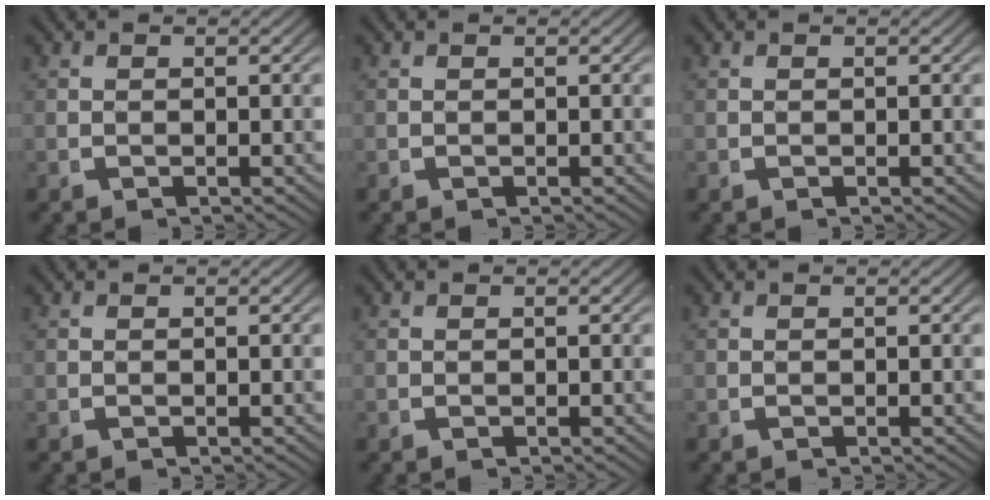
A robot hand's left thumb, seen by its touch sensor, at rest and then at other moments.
{"total": 0.0}
{"total": 0.0}
{"total": 0.0}
{"total": 0.0}
{"total": 0.0}